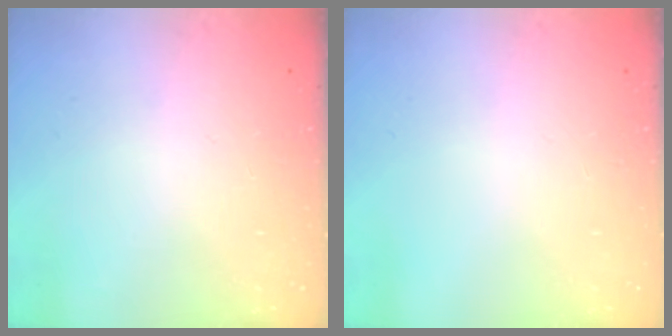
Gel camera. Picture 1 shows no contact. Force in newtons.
{"total": 0.0}